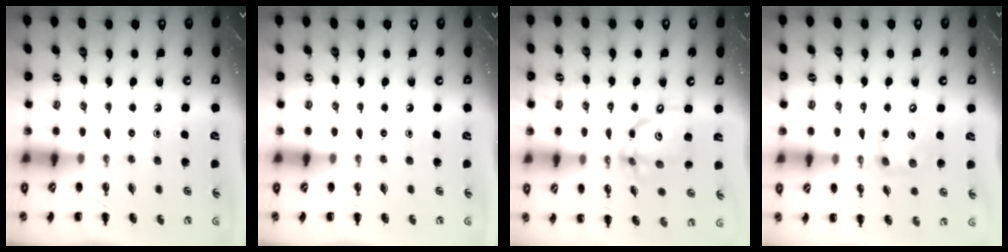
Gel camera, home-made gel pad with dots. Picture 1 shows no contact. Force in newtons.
{"total": 0.0}
{"total": 13.4, "press": 12.8, "slide": 3.9}
{"total": 10.8, "press": 10.7, "slide": 1.5}